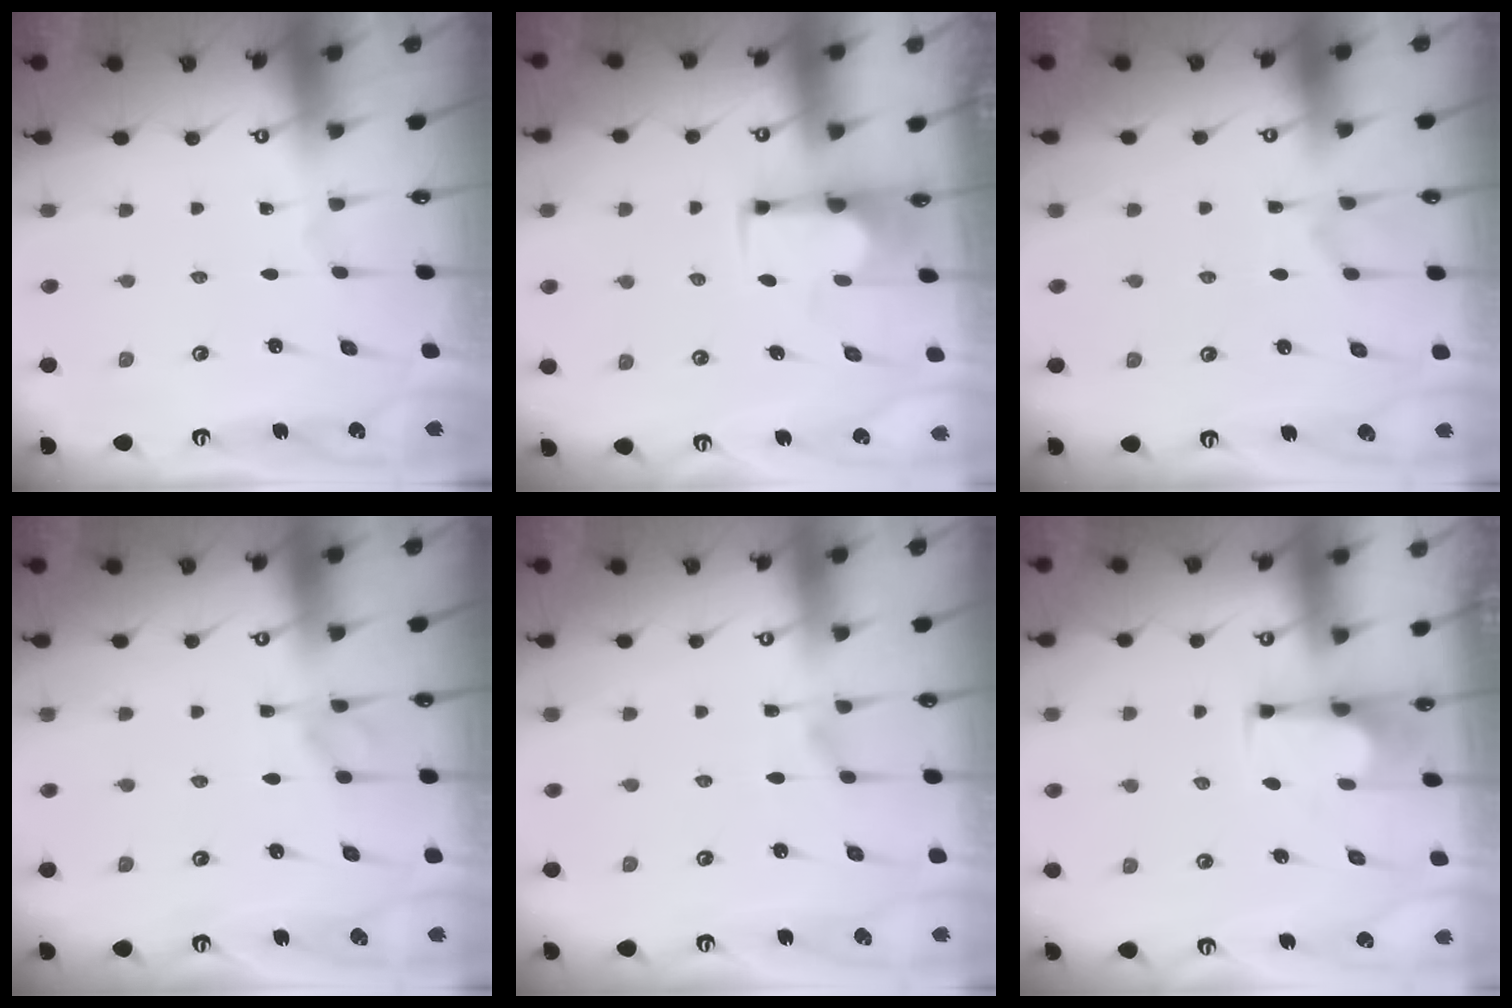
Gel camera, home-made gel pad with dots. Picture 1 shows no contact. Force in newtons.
{"total": 1.7, "press": 1.5, "slide": 0.8}
{"total": 2.2, "press": 1.8, "slide": 1.3}
{"total": 3.6, "press": 3.6, "slide": 0.4}
{"total": 1.6, "press": 1.1, "slide": 1.2}
{"total": 6.0, "press": 6.0, "slide": 0.9}